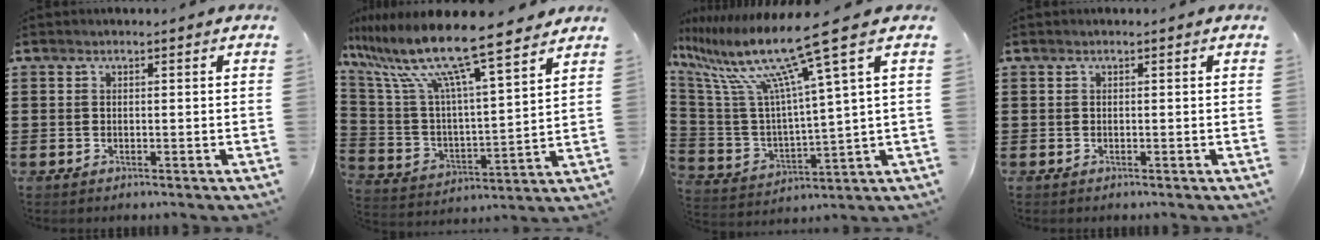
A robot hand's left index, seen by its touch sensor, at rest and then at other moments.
{"total": 12.8, "force": [10.3, 0.8, 7.5], "torque": [-0.186, -0.066, 0.173]}
{"total": 14.9, "force": [9.6, 0.7, 11.4], "torque": [-0.267, -0.061, 0.146]}
{"total": 0.0}